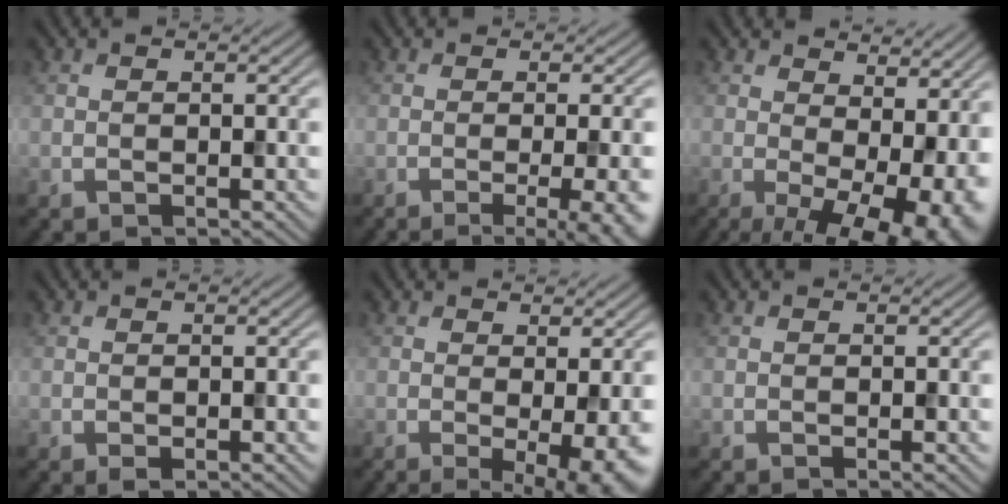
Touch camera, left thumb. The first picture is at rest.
{"total": 8.2, "force": [-2.4, 2.3, 7.5], "torque": [-0.080, -0.002, -0.023]}
{"total": 13.2, "force": [-0.6, 6.5, 11.5], "torque": [-0.145, -0.026, 0.027]}
{"total": 0.6, "force": [-0.1, 0.3, 0.5], "torque": [-0.006, -0.002, -0.001]}
{"total": 5.8, "force": [-0.8, 1.2, 5.6], "torque": [-0.078, -0.010, -0.007]}
{"total": 0.0}